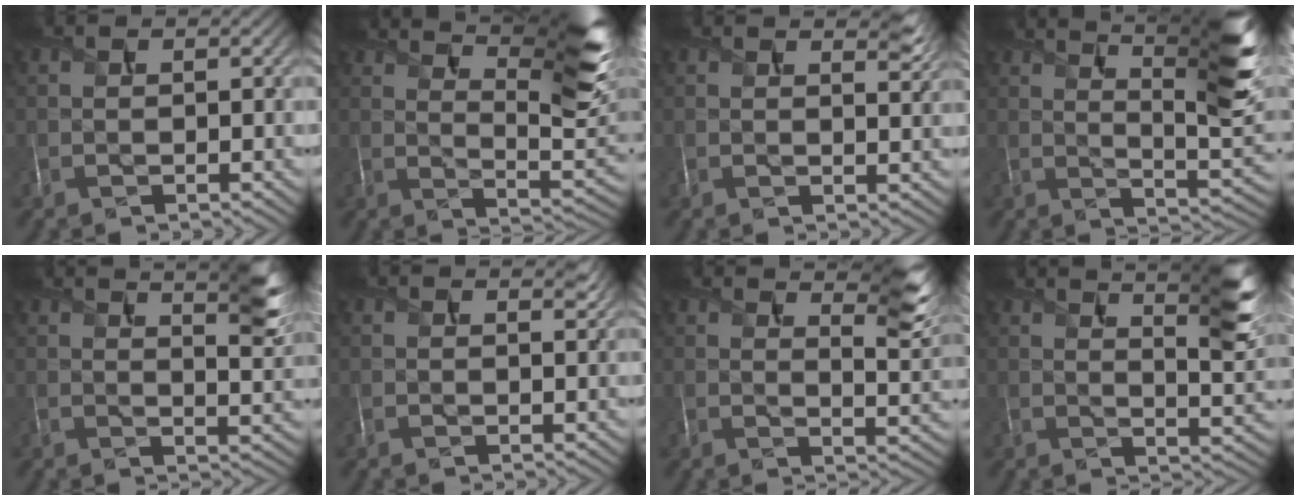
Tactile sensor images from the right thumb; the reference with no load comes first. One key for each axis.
{"total": 13.9, "fx": 9.3, "fy": 2.9, "fz": 9.9, "tx": -0.162, "ty": 0.001, "tz": 0.143}
{"total": 3.0, "fx": 2.3, "fy": 0.6, "fz": 1.8, "tx": -0.031, "ty": -0.002, "tz": 0.040}
{"total": 13.0, "fx": 7.7, "fy": 2.6, "fz": 10.2, "tx": -0.151, "ty": 0.002, "tz": 0.117}
{"total": 6.7, "fx": 4.5, "fy": 1.4, "fz": 4.9, "tx": -0.071, "ty": 0.004, "tz": 0.071}
{"total": 1.5, "fx": 1.2, "fy": 0.3, "fz": 0.9, "tx": -0.016, "ty": -0.005, "tz": 0.021}
{"total": 8.1, "fx": 5.7, "fy": 1.7, "fz": 5.5, "tx": -0.088, "ty": 0.004, "tz": 0.100}
{"total": 8.7, "fx": 5.5, "fy": 1.6, "fz": 6.6, "tx": -0.097, "ty": 0.006, "tz": 0.084}